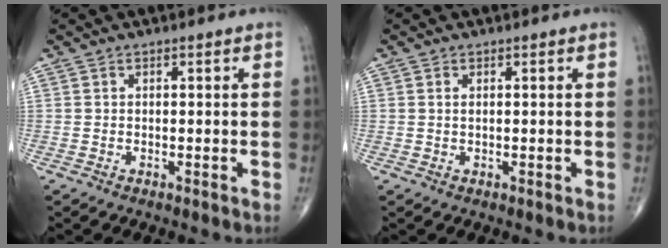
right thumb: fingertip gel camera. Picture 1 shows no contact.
{"total": 0.6, "force": [0.2, 0.2, 0.5], "torque": [-0.014, 0.003, 0.006]}